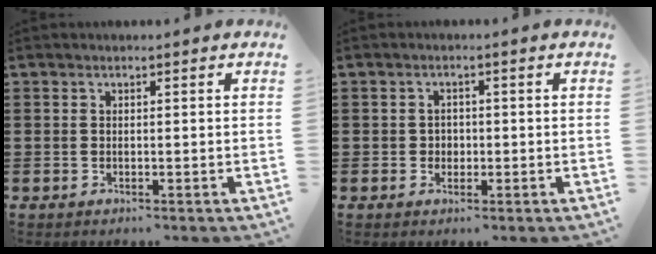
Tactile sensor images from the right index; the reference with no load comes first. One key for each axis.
{"total": 1.4, "fx": -0.1, "fy": 1.4, "fz": 0.4, "tx": -0.013, "ty": 0.005, "tz": -0.005}